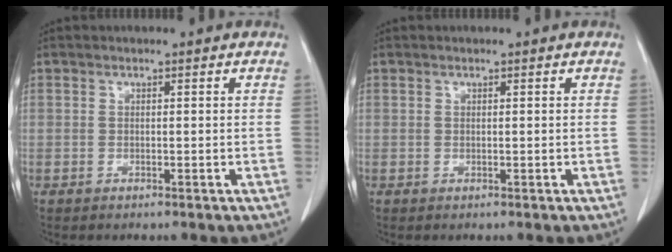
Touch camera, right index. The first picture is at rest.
{"total": 0.0}